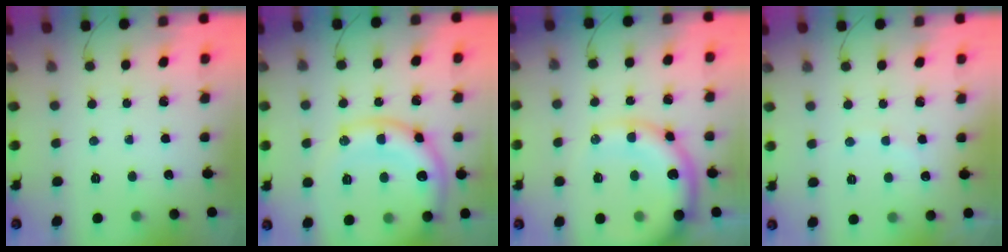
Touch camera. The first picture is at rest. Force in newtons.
{"total": 16.8, "press": 16.7, "slide": 2.0}
{"total": 16.3, "press": 15.9, "slide": 3.5}
{"total": 5.3, "press": 5.3, "slide": 0.8}